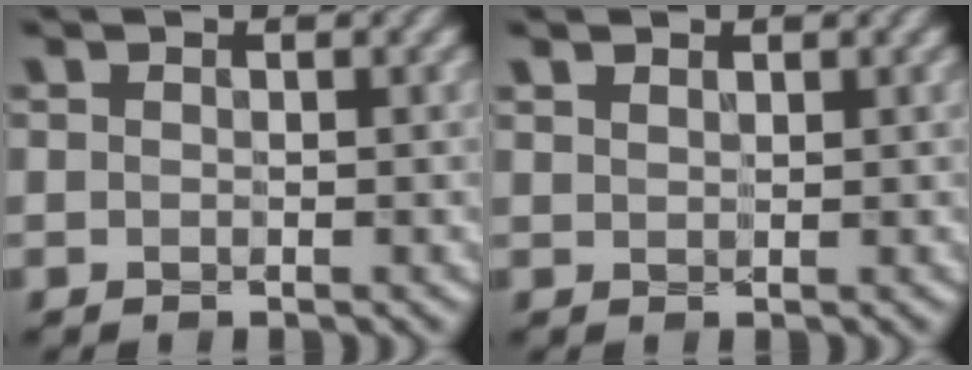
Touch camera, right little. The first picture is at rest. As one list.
[{"total": 1.4, "force": [1.0, 0.7, 0.6], "torque": [-0.014, 0.004, 0.014]}]